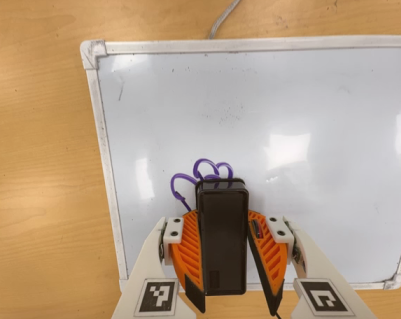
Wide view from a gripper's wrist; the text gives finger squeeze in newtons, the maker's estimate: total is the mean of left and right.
{"total": 12.4, "left": 14.5, "right": 10.2}